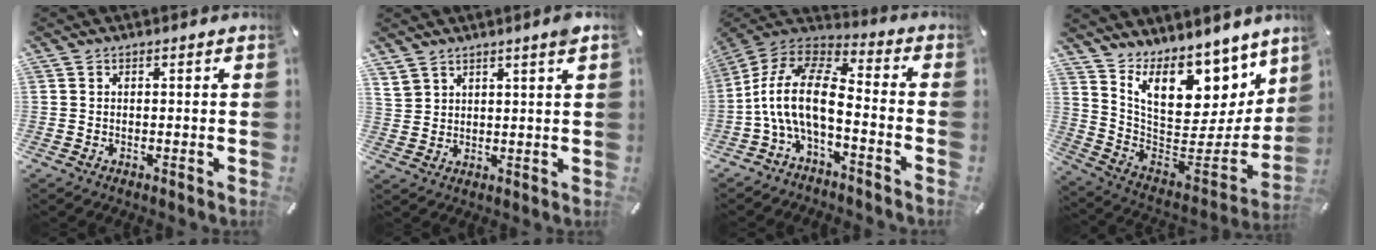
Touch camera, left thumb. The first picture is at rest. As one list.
[{"total": 3.5, "force": [3.2, 0.9, 1.2], "torque": [-0.031, -0.013, 0.061]}, {"total": 14.5, "force": [-3.9, 6.7, 12.3], "torque": [-0.257, 0.013, -0.070]}, {"total": 14.9, "force": [10.6, 8.3, 6.4], "torque": [-0.099, -0.103, 0.192]}]